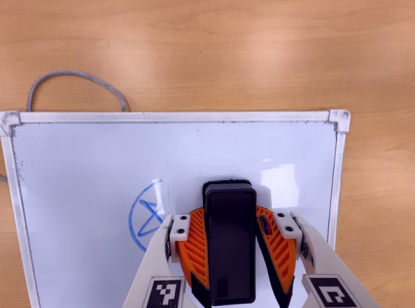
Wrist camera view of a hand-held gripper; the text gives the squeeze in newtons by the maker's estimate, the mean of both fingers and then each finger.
{"total": 14.3, "left": 16.0, "right": 12.6}